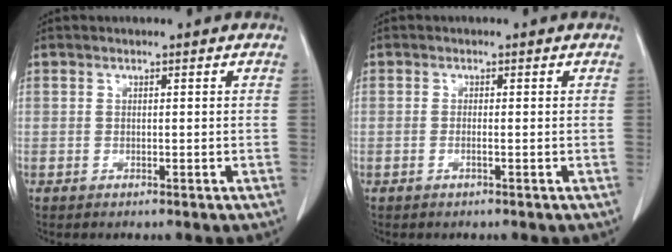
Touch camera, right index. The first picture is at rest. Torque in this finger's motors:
{"motor_torque": [-0.07, -0.08, -0.08, -0.01]}